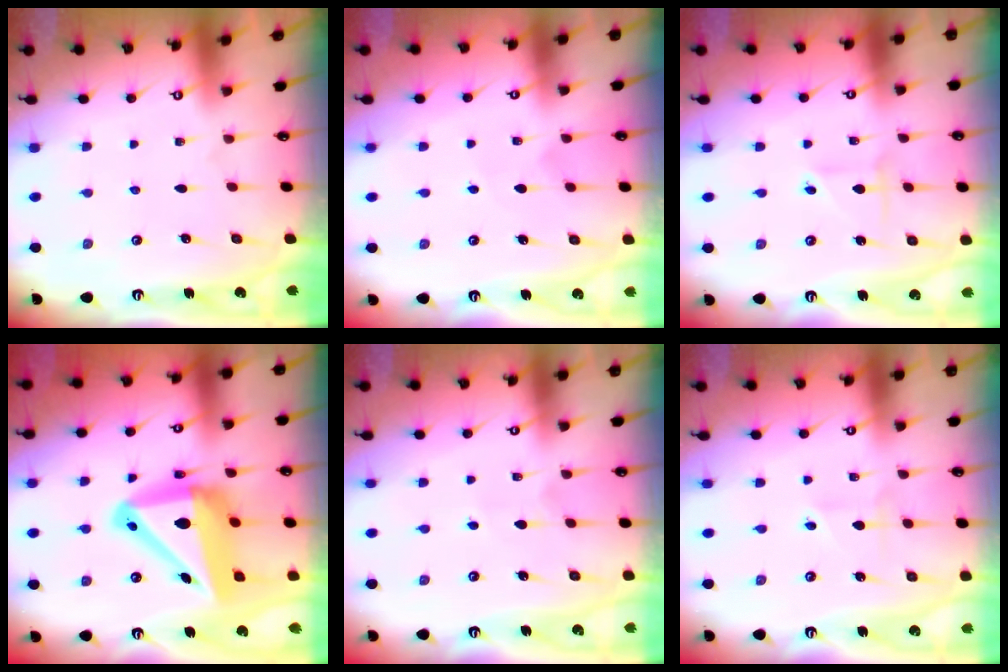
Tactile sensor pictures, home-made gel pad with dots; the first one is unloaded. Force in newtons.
{"total": 3.2, "press": 3.2, "slide": 0.2}
{"total": 2.4, "press": 2.4, "slide": 0.2}
{"total": 19.0, "press": 18.8, "slide": 3.0}
{"total": 4.9, "press": 4.9, "slide": 0.5}
{"total": 2.1, "press": 2.0, "slide": 0.9}